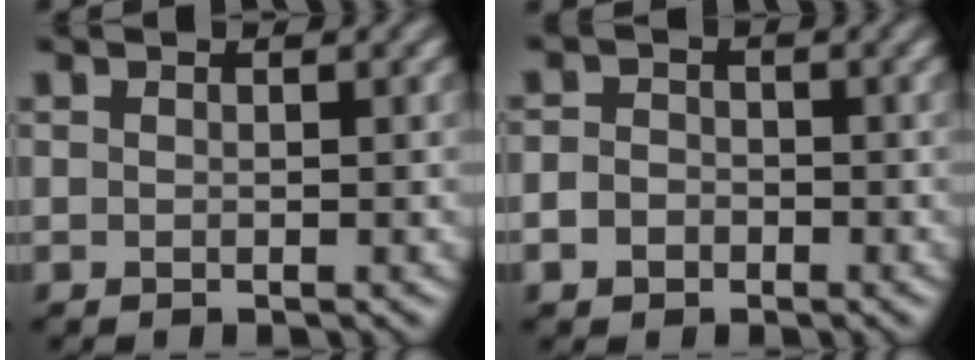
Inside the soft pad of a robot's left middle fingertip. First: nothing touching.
{"total": 3.1, "force": [-1.8, 2.3, 0.8], "torque": [0.004, 0.003, -0.044]}